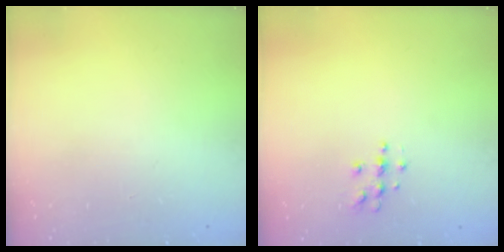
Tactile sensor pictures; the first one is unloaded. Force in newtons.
{"total": 5.4, "press": 5.4, "slide": 0.6}